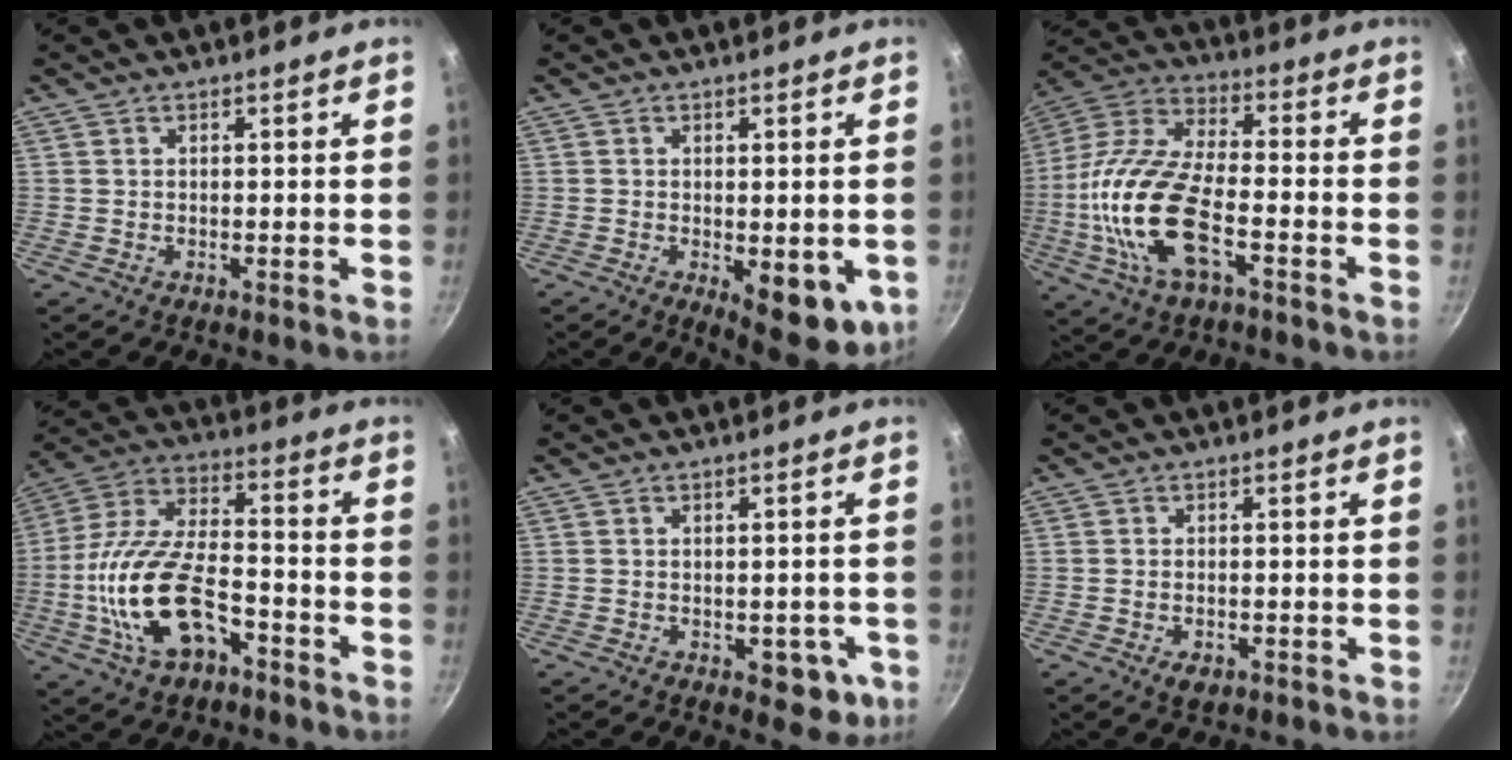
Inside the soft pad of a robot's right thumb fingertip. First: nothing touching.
{"total": 10.2, "force": [-3.1, 4.6, 8.6], "torque": [-0.093, -0.011, -0.033]}
{"total": 19.7, "force": [-5.3, 8.8, 16.8], "torque": [-0.358, 0.025, -0.099]}
{"total": 18.9, "force": [-6.5, 9.5, 15.0], "torque": [-0.300, 0.038, -0.116]}
{"total": 5.6, "force": [-2.2, 3.3, 3.9], "torque": [-0.018, 0.010, -0.022]}
{"total": 2.5, "force": [-1.1, 1.4, 1.7], "torque": [-0.026, 0.004, -0.015]}